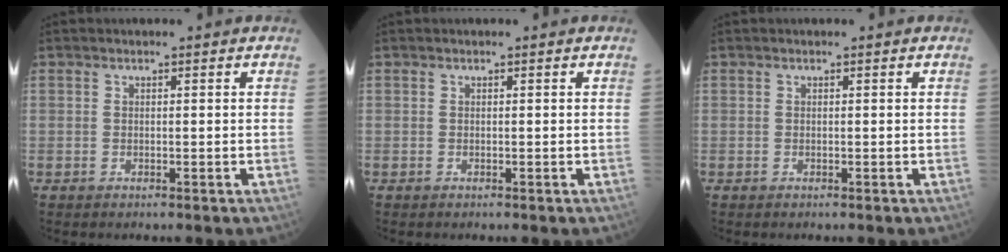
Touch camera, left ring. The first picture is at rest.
{"total": 0.0}
{"total": 0.0}